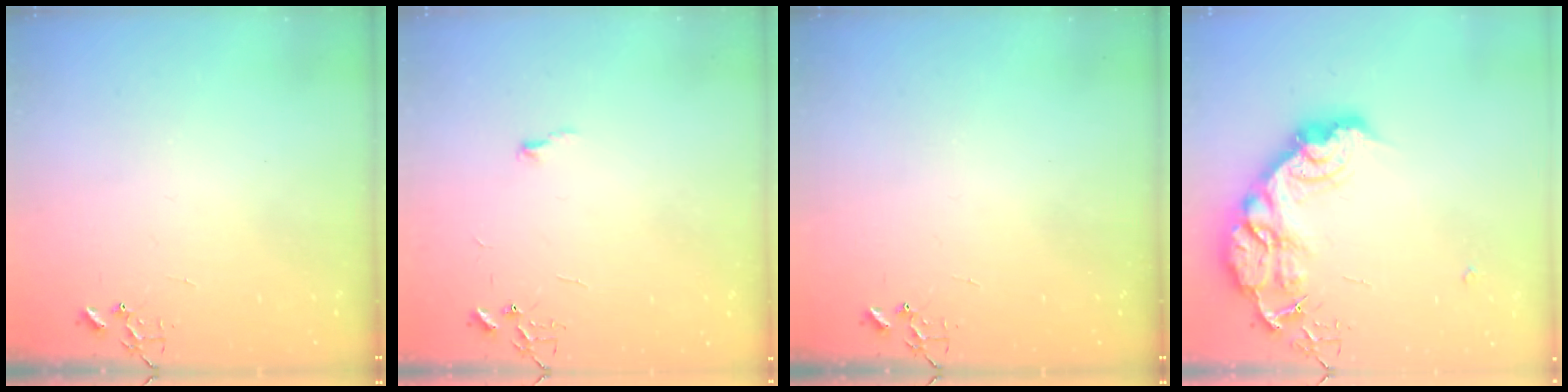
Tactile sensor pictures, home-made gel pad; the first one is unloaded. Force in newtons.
{"total": 3.5, "press": 3.5, "slide": 0.4}
{"total": 0.0}
{"total": 25.5, "press": 25.4, "slide": 2.1}